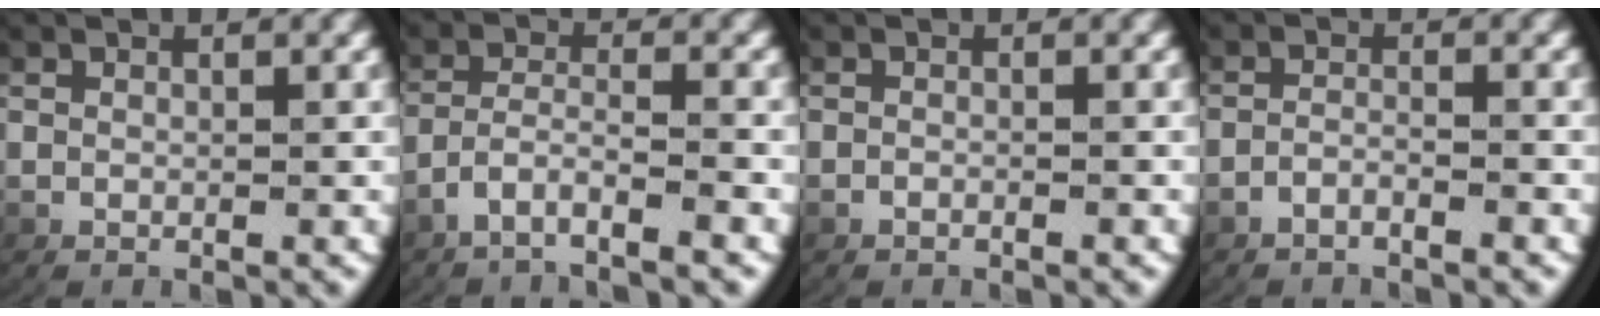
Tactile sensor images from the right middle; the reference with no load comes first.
{"total": 3.9, "force": [-3.1, 0.7, 2.2], "torque": [-0.054, -0.013, -0.049]}
{"total": 0.6, "force": [-0.6, 0.0, 0.1], "torque": [-0.005, 0.003, -0.013]}
{"total": 2.0, "force": [-1.9, 0.0, 0.8], "torque": [-0.022, -0.004, -0.033]}